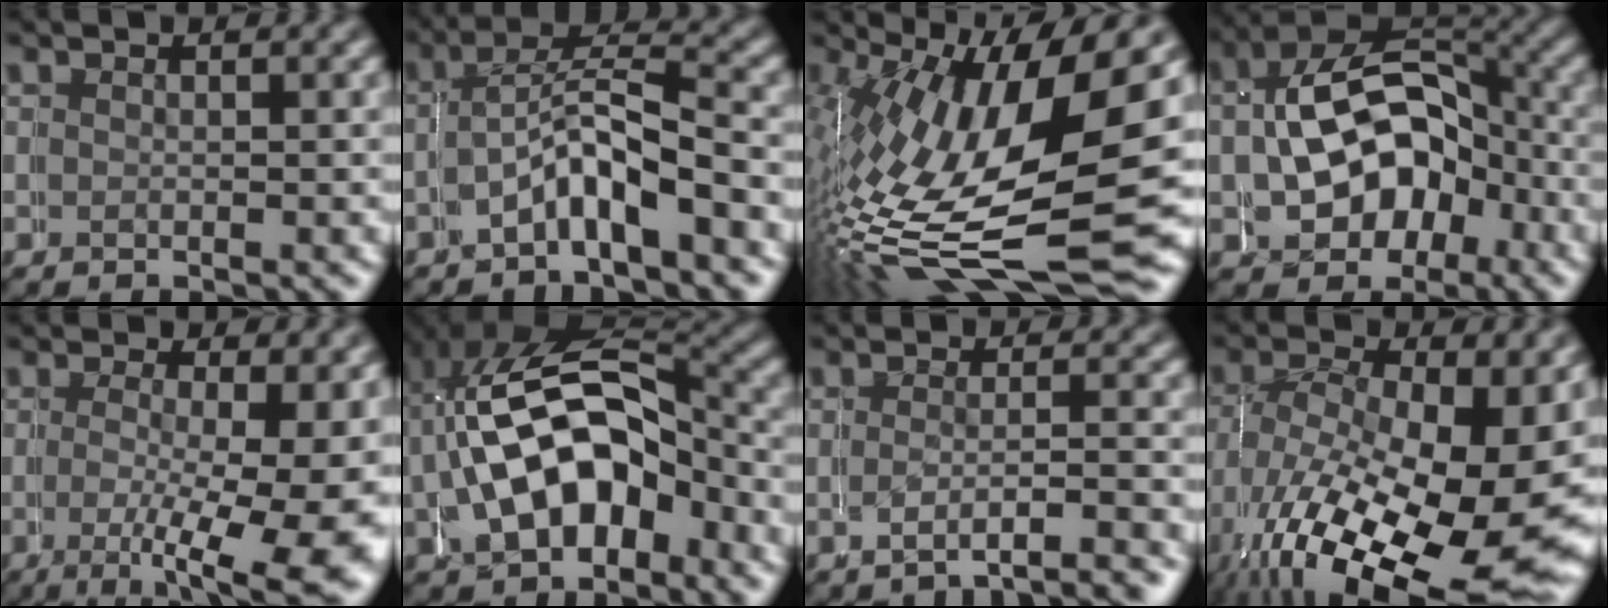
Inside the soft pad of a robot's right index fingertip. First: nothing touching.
{"total": 2.9, "force": [-1.6, 2.1, 1.3], "torque": [-0.040, -0.010, -0.025]}
{"total": 12.7, "force": [-1.7, 6.0, 11.1], "torque": [-0.179, -0.023, -0.007]}
{"total": 8.9, "force": [-0.5, 7.7, 4.4], "torque": [-0.095, -0.032, 0.003]}
{"total": 6.5, "force": [-1.3, 1.6, 6.2], "torque": [-0.083, -0.019, -0.009]}
{"total": 10.7, "force": [-0.8, 8.1, 6.9], "torque": [-0.153, -0.023, -0.003]}
{"total": 3.2, "force": [-3.0, -0.6, 1.0], "torque": [-0.012, -0.007, -0.048]}
{"total": 13.9, "force": [-3.7, 7.7, 11.0], "torque": [-0.199, -0.065, -0.019]}